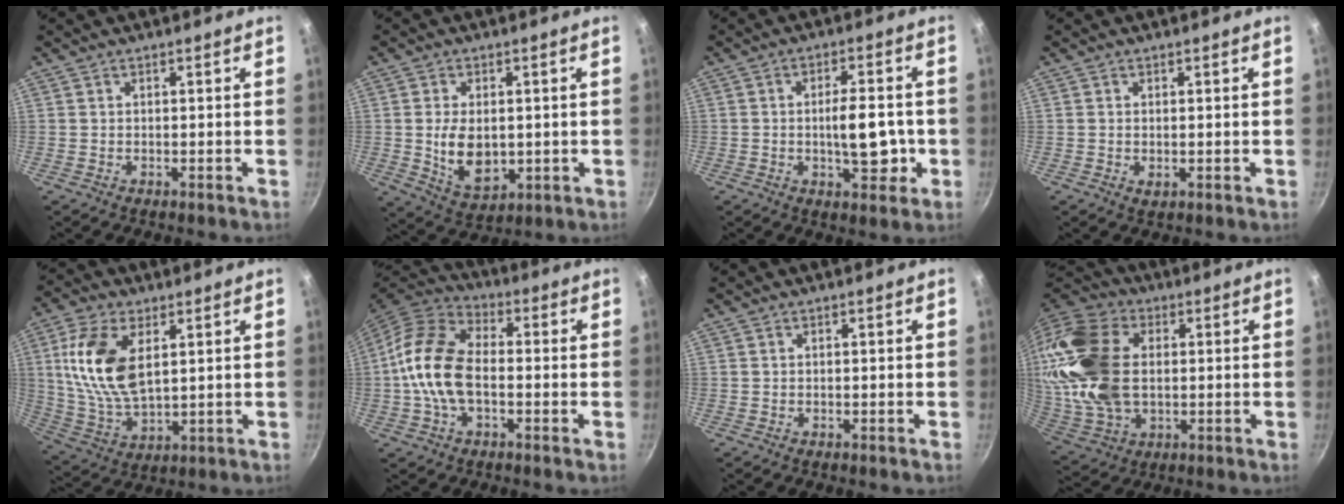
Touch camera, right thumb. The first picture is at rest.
{"total": 9.5, "force": [0.0, 6.1, 7.3], "torque": [-0.117, -0.016, 0.016]}
{"total": 9.0, "force": [-1.4, 4.2, 7.9], "torque": [-0.088, 0.005, -0.019]}
{"total": 1.2, "force": [0.0, 0.7, 1.0], "torque": [-0.015, -0.003, 0.002]}
{"total": 14.8, "force": [4.0, 7.9, 11.9], "torque": [-0.229, -0.014, 0.086]}
{"total": 14.0, "force": [-1.5, 8.3, 11.2], "torque": [-0.194, 0.036, -0.047]}
{"total": 0.0}
{"total": 23.4, "force": [2.6, 15.6, 17.3], "torque": [-0.347, 0.010, 0.051]}